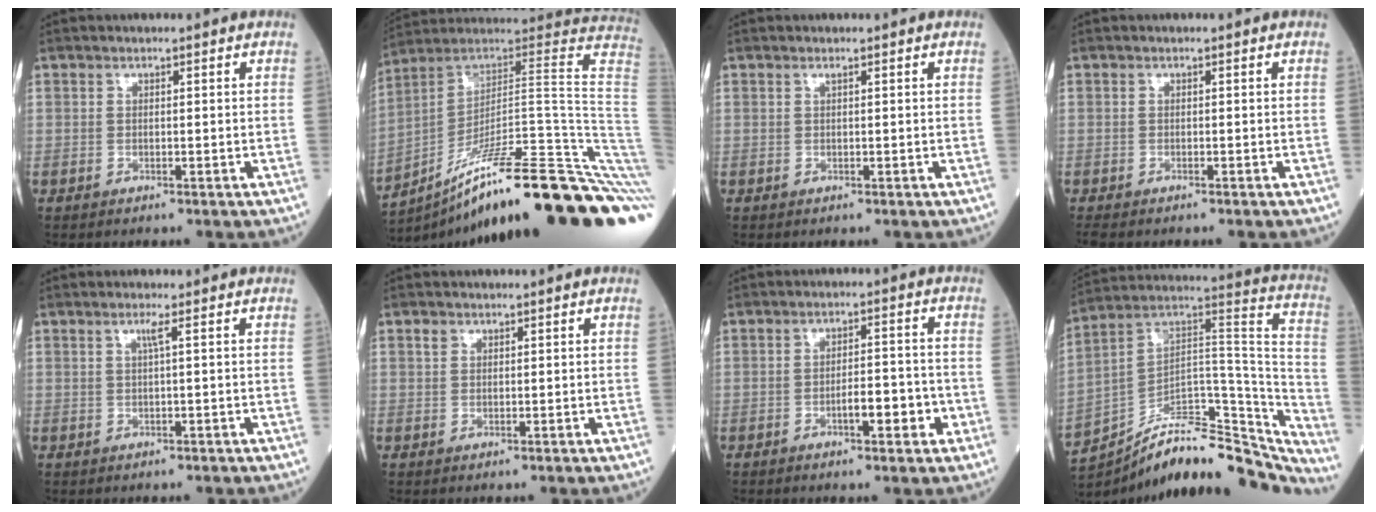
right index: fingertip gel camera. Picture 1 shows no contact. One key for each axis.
{"total": 32.8, "fx": -20.0, "fy": 0.7, "fz": 25.9, "tx": -0.230, "ty": 0.021, "tz": -0.305}
{"total": 0.0}
{"total": 2.2, "fx": -2.0, "fy": 0.2, "fz": 0.9, "tx": -0.014, "ty": -0.003, "tz": -0.028}
{"total": 1.2, "fx": 0.4, "fy": -0.4, "fz": 1.0, "tx": -0.026, "ty": -0.002, "tz": 0.010}
{"total": 1.0, "fx": 0.6, "fy": 0.7, "fz": 0.3, "tx": -0.007, "ty": 0.005, "tz": 0.011}
{"total": 5.1, "fx": -1.9, "fy": 1.4, "fz": 4.5, "tx": -0.070, "ty": 0.005, "tz": -0.024}
{"total": 27.3, "fx": -23.8, "fy": 7.2, "fz": 11.3, "tx": -0.131, "ty": 0.058, "tz": -0.353}